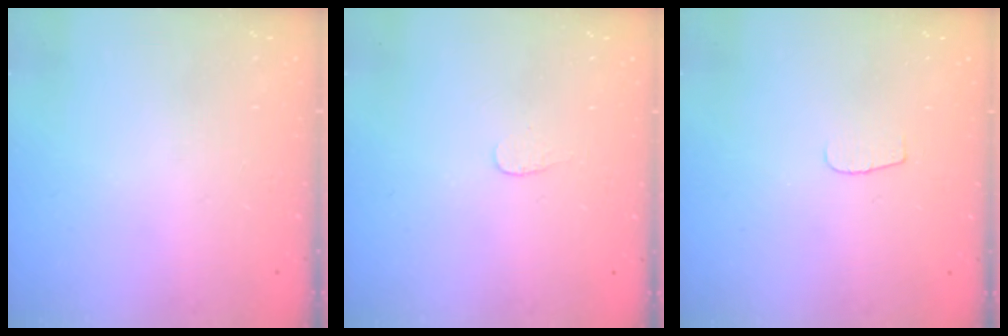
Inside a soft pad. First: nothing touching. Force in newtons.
{"total": 3.0, "press": 3.0, "slide": 0.2}
{"total": 3.4, "press": 3.4, "slide": 0.4}